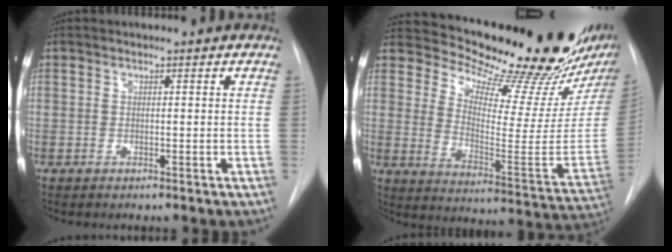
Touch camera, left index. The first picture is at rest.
{"total": 23.1, "force": [19.9, 2.4, 11.5], "torque": [-0.175, -0.093, 0.267]}